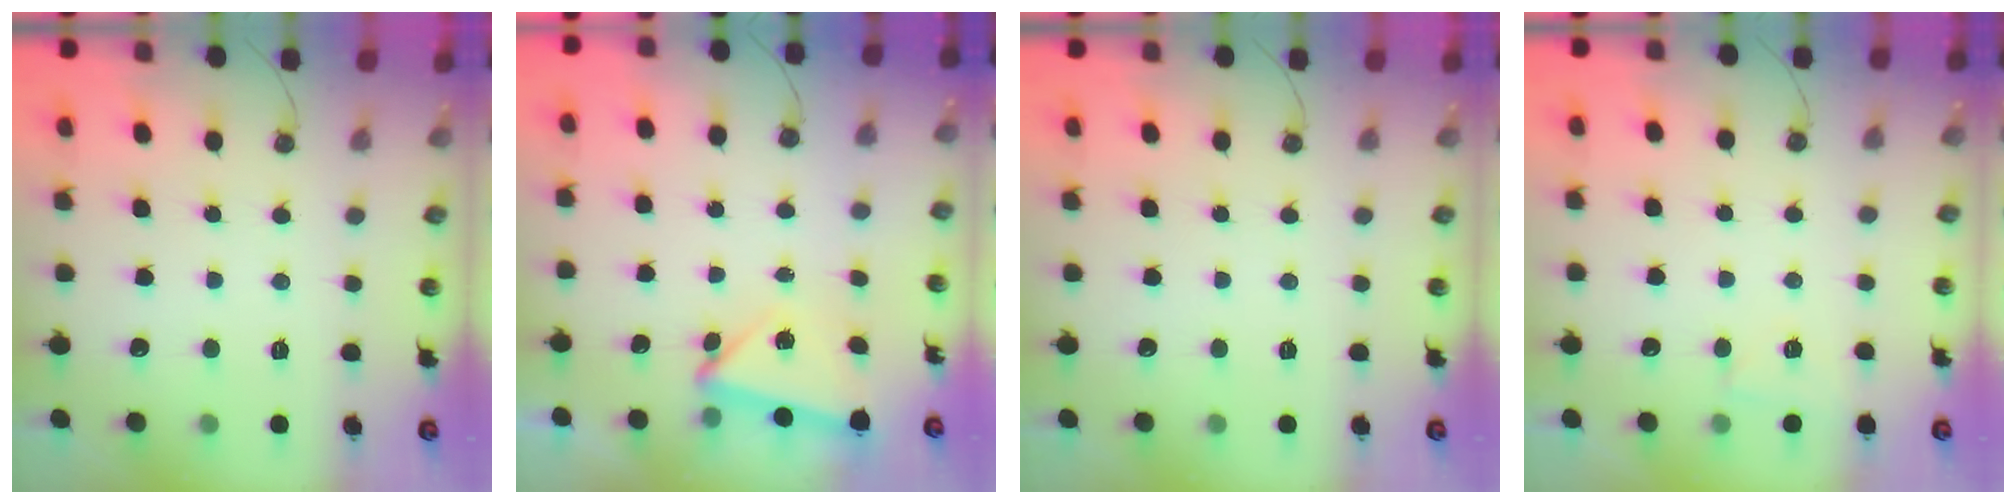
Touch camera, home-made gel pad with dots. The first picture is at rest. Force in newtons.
{"total": 3.5, "press": 3.1, "slide": 1.7}
{"total": 0.0}
{"total": 3.9, "press": 3.2, "slide": 2.4}